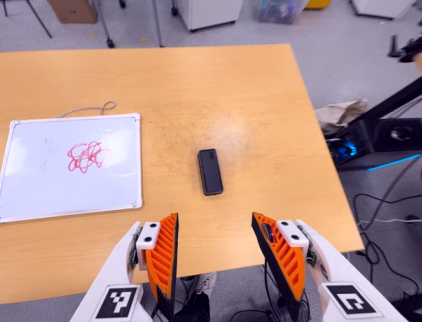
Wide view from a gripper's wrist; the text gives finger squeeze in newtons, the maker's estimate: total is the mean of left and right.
{"total": 0.0}